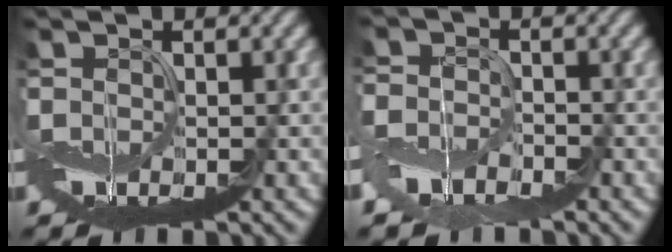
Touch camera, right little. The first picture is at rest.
{"total": 4.0, "force": [-2.5, 2.4, 2.0], "torque": [-0.043, -0.010, -0.056]}